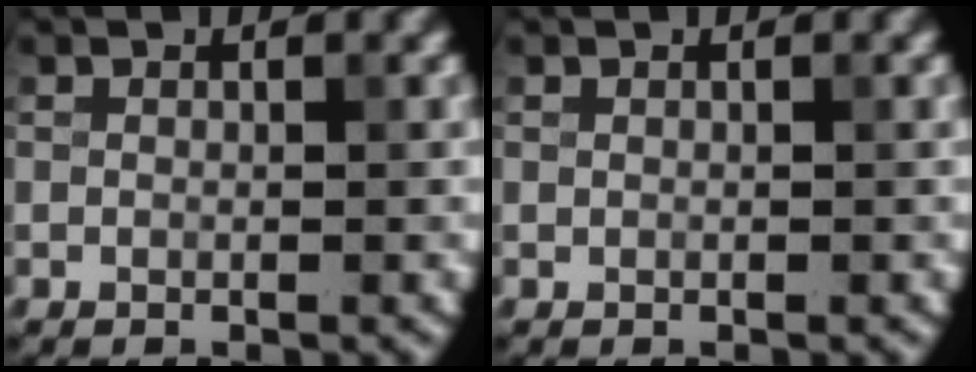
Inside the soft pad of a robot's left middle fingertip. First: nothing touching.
{"total": 0.0}